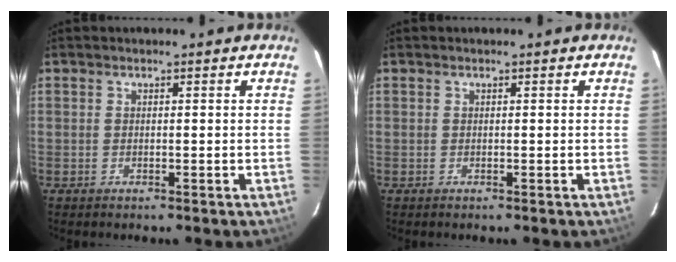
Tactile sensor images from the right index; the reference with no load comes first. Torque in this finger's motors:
{"motor_torque": [0.00, 0.00, 0.00, 0.00]}